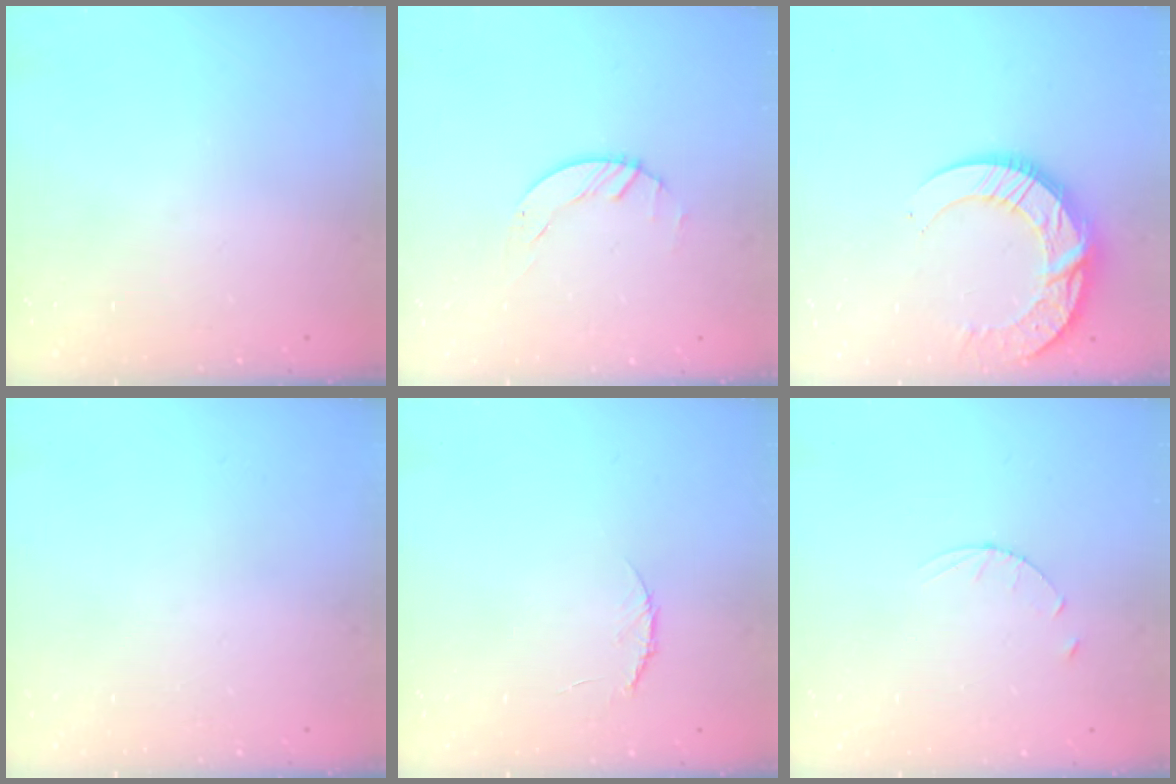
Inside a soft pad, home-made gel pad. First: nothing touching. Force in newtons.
{"total": 1.7, "press": 1.7, "slide": 0.1}
{"total": 14.6, "press": 14.6, "slide": 1.2}
{"total": 0.0}
{"total": 3.7, "press": 3.6, "slide": 0.4}
{"total": 3.1, "press": 3.1, "slide": 0.3}